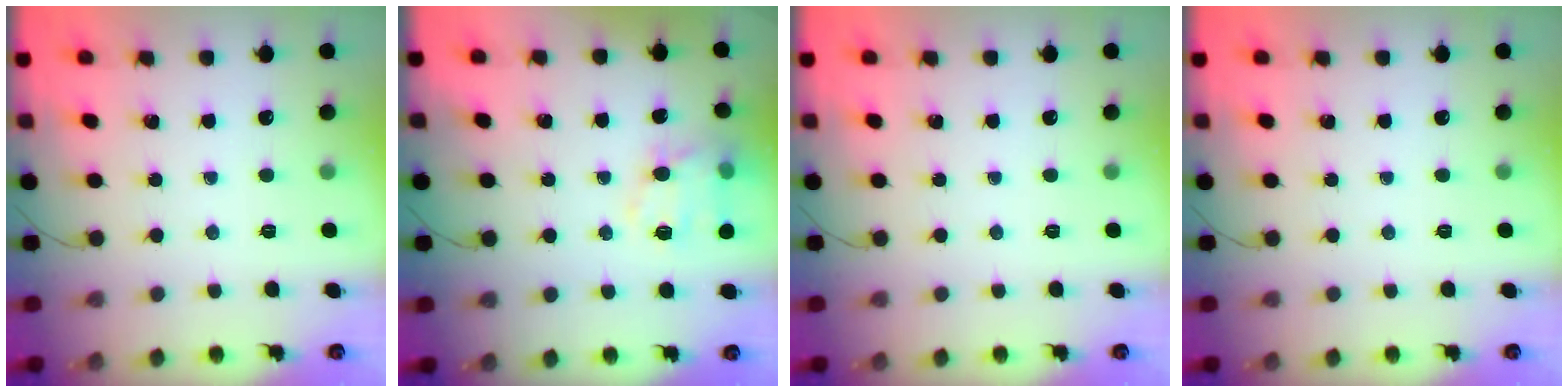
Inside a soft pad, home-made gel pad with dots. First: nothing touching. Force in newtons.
{"total": 11.7, "press": 11.6, "slide": 1.2}
{"total": 0.0}
{"total": 0.0}